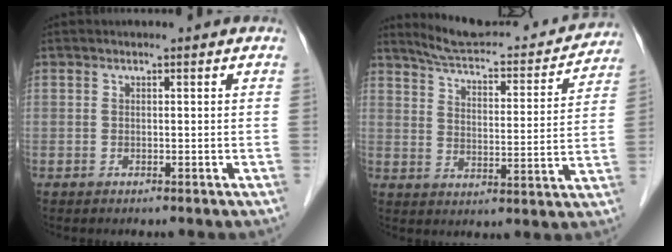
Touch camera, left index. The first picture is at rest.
{"total": 18.6, "force": [17.6, 2.8, 5.4], "torque": [-0.075, -0.019, 0.234]}